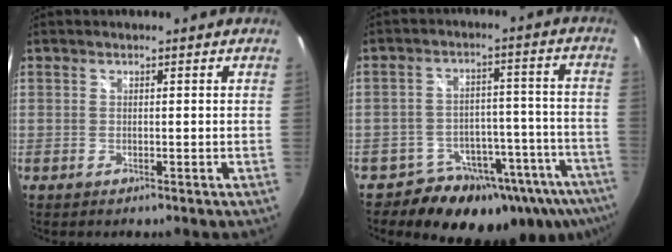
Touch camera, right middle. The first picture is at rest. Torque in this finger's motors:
{"motor_torque": [0.10, -0.66, 0.38, 0.02]}